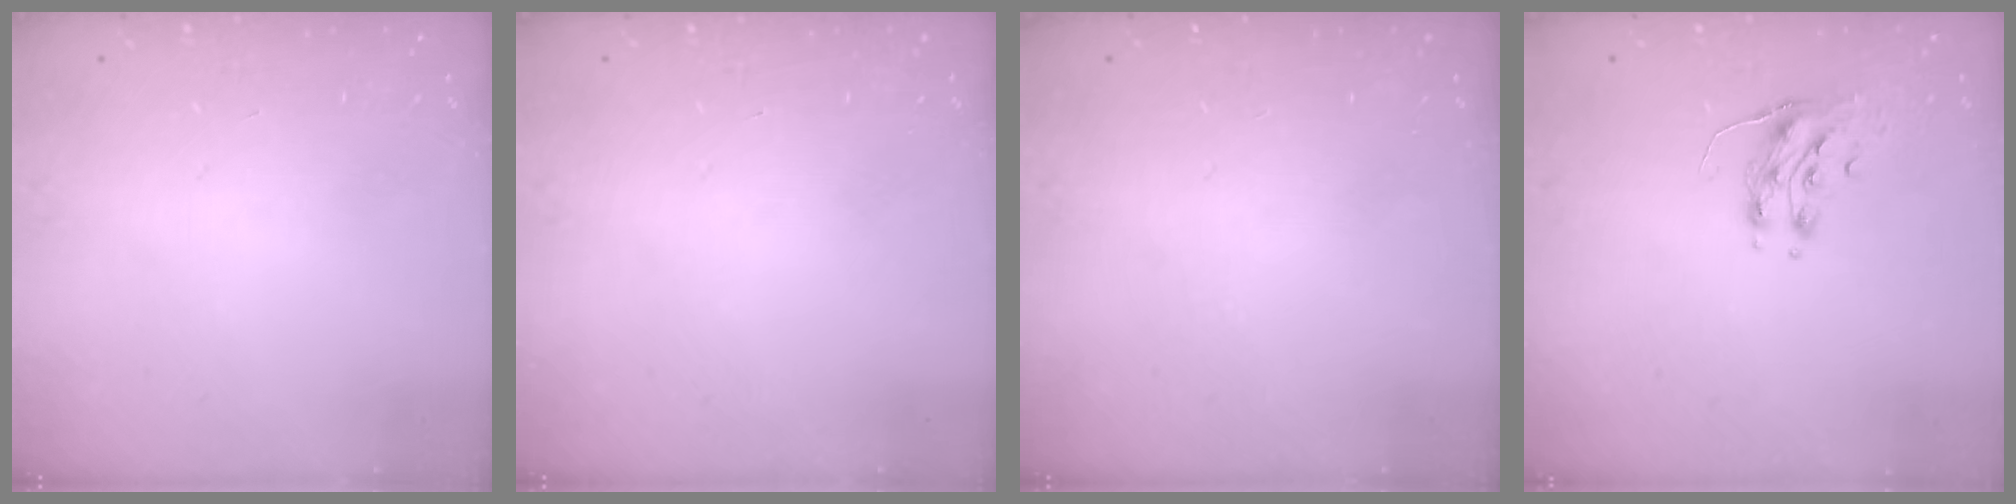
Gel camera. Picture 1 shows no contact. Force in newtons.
{"total": 0.0}
{"total": 0.0}
{"total": 8.9, "press": 8.9, "slide": 0.3}